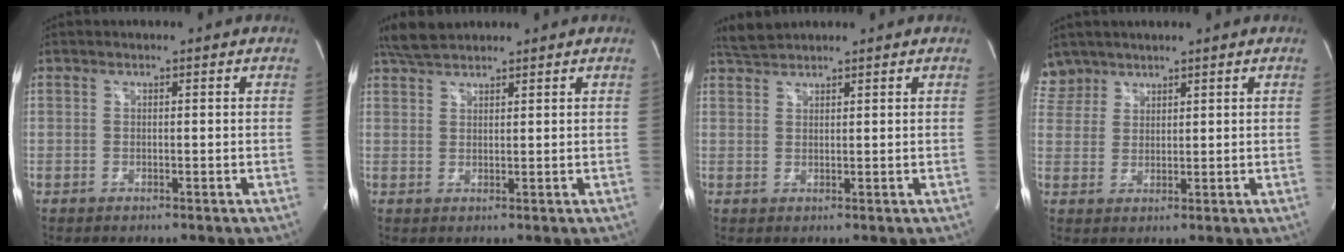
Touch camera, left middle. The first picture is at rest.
{"total": 4.5, "force": [4.0, 1.0, 1.7], "torque": [-0.046, 0.018, 0.079]}
{"total": 2.5, "force": [2.5, 0.0, 0.3], "torque": [-0.016, 0.013, 0.054]}
{"total": 4.2, "force": [3.6, 2.1, -0.5], "torque": [0.015, 0.009, 0.074]}